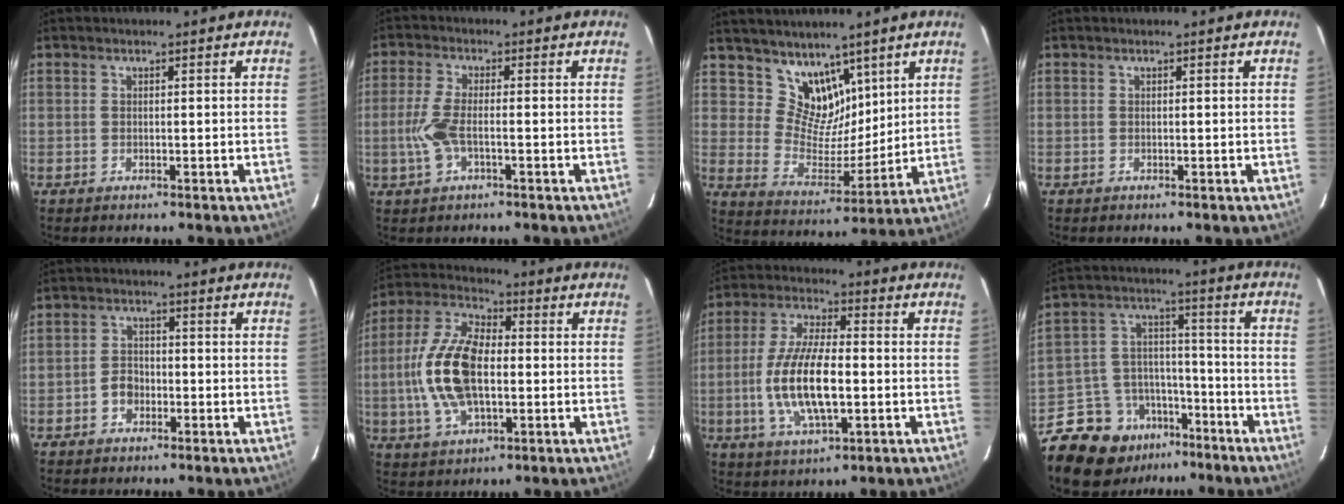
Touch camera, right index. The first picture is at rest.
{"total": 6.3, "force": [-1.6, 2.2, 5.6], "torque": [-0.128, 0.000, -0.031]}
{"total": 10.6, "force": [7.5, 6.6, 3.6], "torque": [-0.056, -0.008, 0.147]}
{"total": 0.0}
{"total": 3.6, "force": [-1.5, 2.9, 1.7], "torque": [-0.034, 0.011, -0.024]}
{"total": 16.0, "force": [-1.1, 8.0, 13.8], "torque": [-0.291, 0.011, -0.022]}
{"total": 14.3, "force": [-2.4, 5.3, 13.1], "torque": [-0.268, -0.004, -0.041]}
{"total": 15.1, "force": [-10.3, 9.6, 5.6], "torque": [-0.130, 0.041, -0.151]}